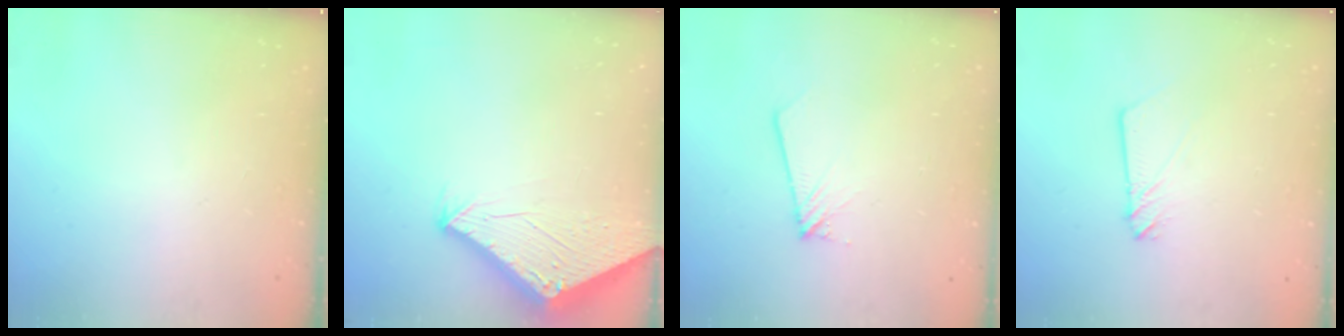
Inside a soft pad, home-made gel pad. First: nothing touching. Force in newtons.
{"total": 2.8, "press": 2.8, "slide": 0.1}
{"total": 1.7, "press": 1.7, "slide": 0.1}
{"total": 2.9, "press": 2.9, "slide": 0.4}